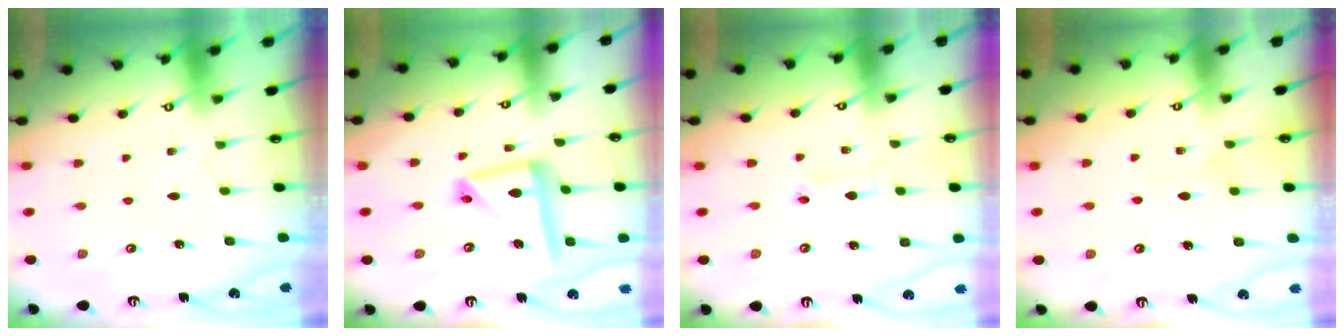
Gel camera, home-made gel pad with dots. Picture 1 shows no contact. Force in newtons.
{"total": 14.3, "press": 14.2, "slide": 1.4}
{"total": 3.0, "press": 2.9, "slide": 0.6}
{"total": 5.4, "press": 5.4, "slide": 0.8}